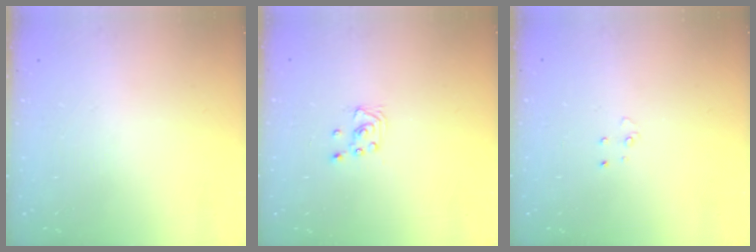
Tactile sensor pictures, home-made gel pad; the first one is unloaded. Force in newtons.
{"total": 2.1, "press": 2.1, "slide": 0.2}
{"total": 2.7, "press": 2.7, "slide": 0.2}